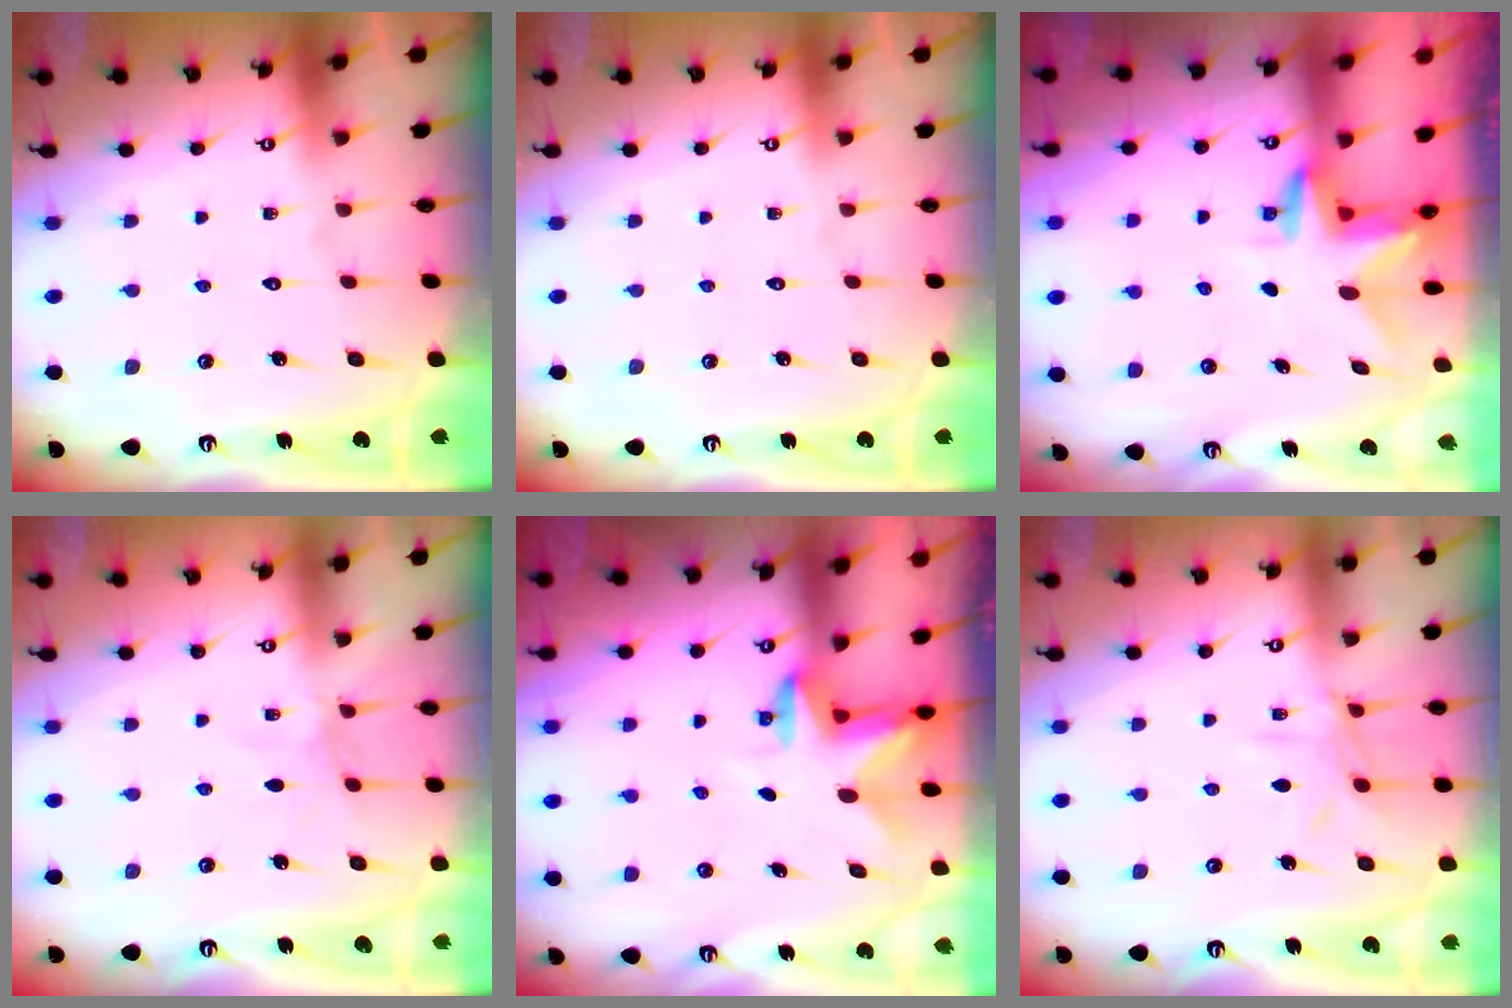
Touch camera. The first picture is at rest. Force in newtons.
{"total": 0.0}
{"total": 2.9, "press": 2.9, "slide": 0.2}
{"total": 2.6, "press": 2.6, "slide": 0.4}
{"total": 2.6, "press": 2.6, "slide": 0.6}
{"total": 7.6, "press": 7.5, "slide": 0.6}